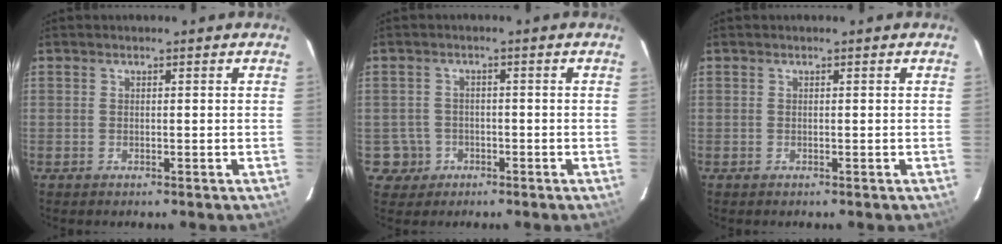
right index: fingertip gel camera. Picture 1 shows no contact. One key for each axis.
{"total": 4.4, "fx": -1.5, "fy": 4.1, "fz": 0.0, "tx": -0.008, "ty": 0.020, "tz": -0.022}
{"total": 0.0}